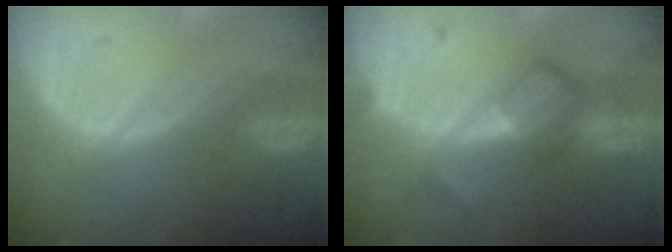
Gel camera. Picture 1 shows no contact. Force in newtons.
{"total": 5.1, "press": 5.1, "slide": 0.6}